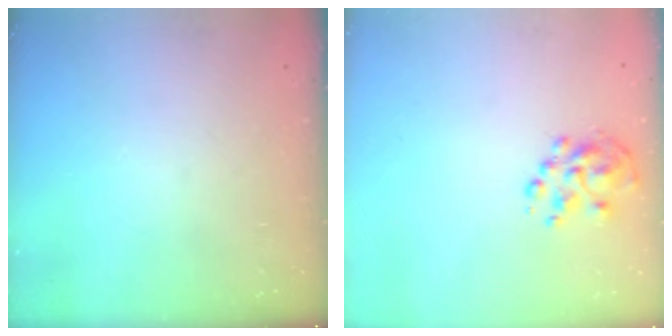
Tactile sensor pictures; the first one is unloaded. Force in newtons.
{"total": 6.1, "press": 5.9, "slide": 1.7}